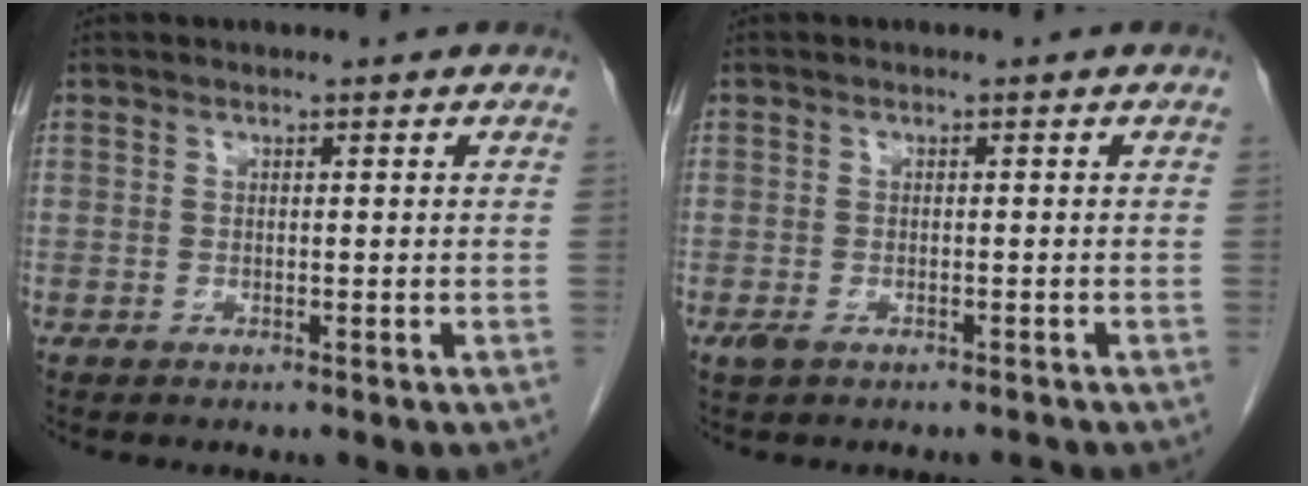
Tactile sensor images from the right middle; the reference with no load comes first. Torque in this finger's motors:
{"motor_torque": [0.11, -0.07, 0.04, 0.01]}